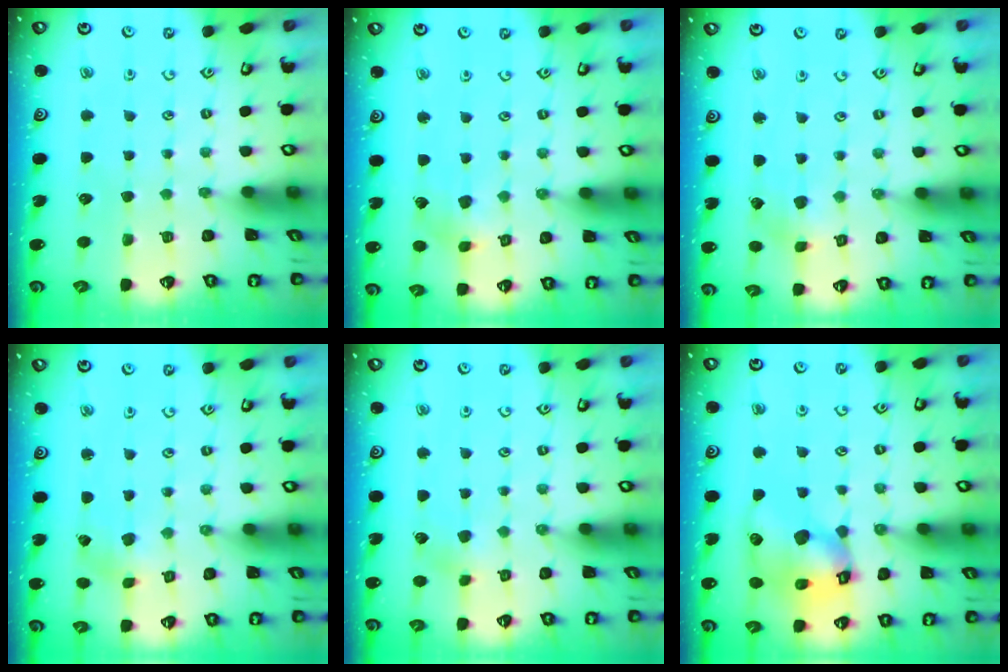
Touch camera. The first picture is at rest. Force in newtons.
{"total": 3.7, "press": 3.7, "slide": 0.5}
{"total": 2.6, "press": 2.6, "slide": 0.2}
{"total": 1.1, "press": 1.1, "slide": 0.1}
{"total": 3.1, "press": 3.1, "slide": 0.3}
{"total": 14.4, "press": 14.2, "slide": 2.0}